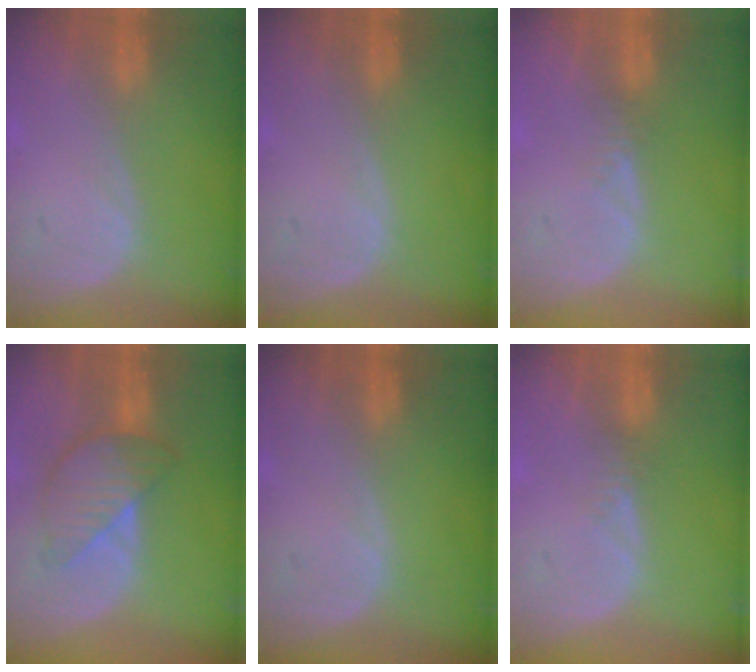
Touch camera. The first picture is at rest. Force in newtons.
{"total": 0.0}
{"total": 1.2, "press": 1.0, "slide": 0.6}
{"total": 6.2, "press": 6.2, "slide": 0.4}
{"total": 0.0}
{"total": 1.2, "press": 1.0, "slide": 0.6}